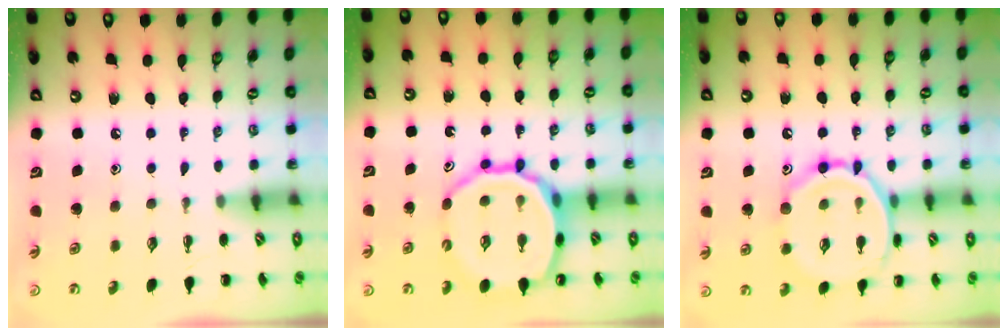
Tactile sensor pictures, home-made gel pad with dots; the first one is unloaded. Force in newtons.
{"total": 19.1, "press": 18.8, "slide": 3.5}
{"total": 15.1, "press": 15.0, "slide": 0.9}